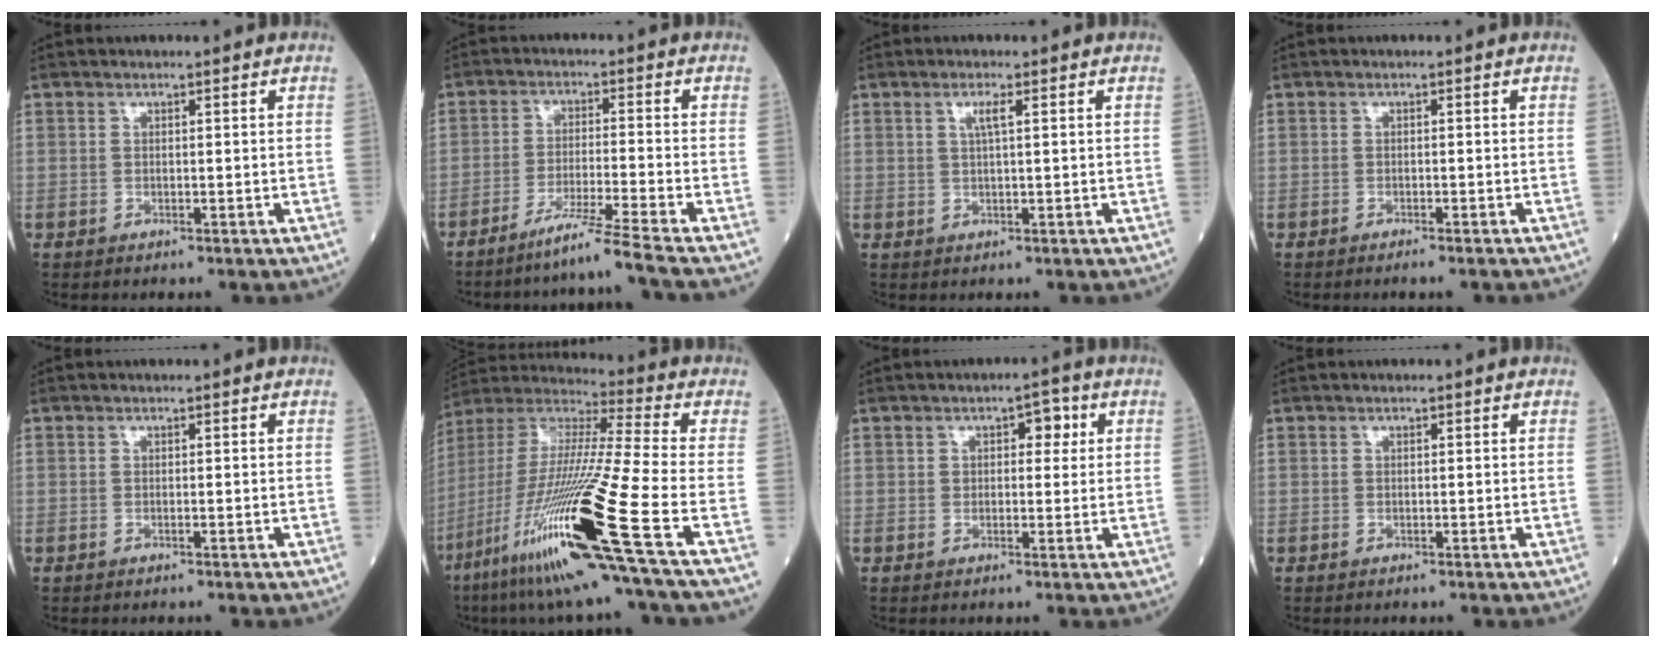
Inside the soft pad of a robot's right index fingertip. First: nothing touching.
{"total": 8.8, "force": [-7.1, -2.9, 4.2], "torque": [-0.063, -0.032, -0.120]}
{"total": 1.9, "force": [0.7, 0.0, 1.8], "torque": [-0.037, 0.001, 0.013]}
{"total": 2.6, "force": [-2.3, 0.1, 1.2], "torque": [-0.013, -0.003, -0.027]}
{"total": 0.0}
{"total": 26.0, "force": [-11.1, -0.5, 23.5], "torque": [-0.465, -0.057, -0.210]}
{"total": 3.3, "force": [1.2, 1.8, 2.5], "torque": [-0.028, 0.013, 0.013]}
{"total": 0.0}